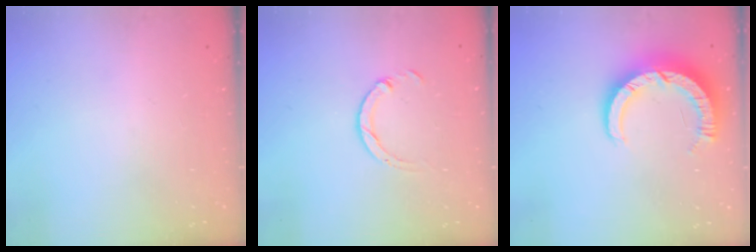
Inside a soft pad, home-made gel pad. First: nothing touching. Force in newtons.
{"total": 4.6, "press": 4.6, "slide": 0.3}
{"total": 9.2, "press": 9.2, "slide": 0.7}